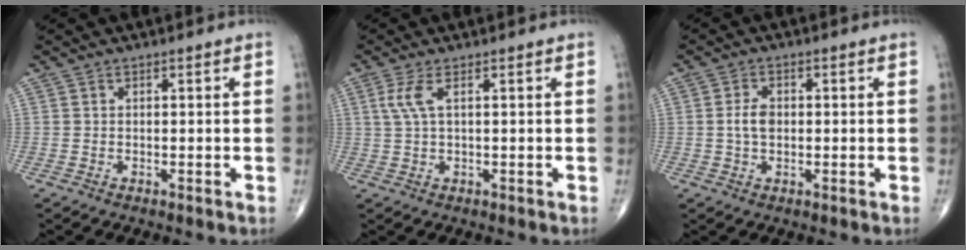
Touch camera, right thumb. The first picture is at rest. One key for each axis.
{"total": 3.3, "fx": 1.0, "fy": 0.8, "fz": 3.0, "tx": -0.086, "ty": 0.010, "tz": 0.027}
{"total": 3.5, "fx": 0.0, "fy": 2.2, "fz": 2.7, "tx": -0.050, "ty": 0.004, "tz": -0.002}